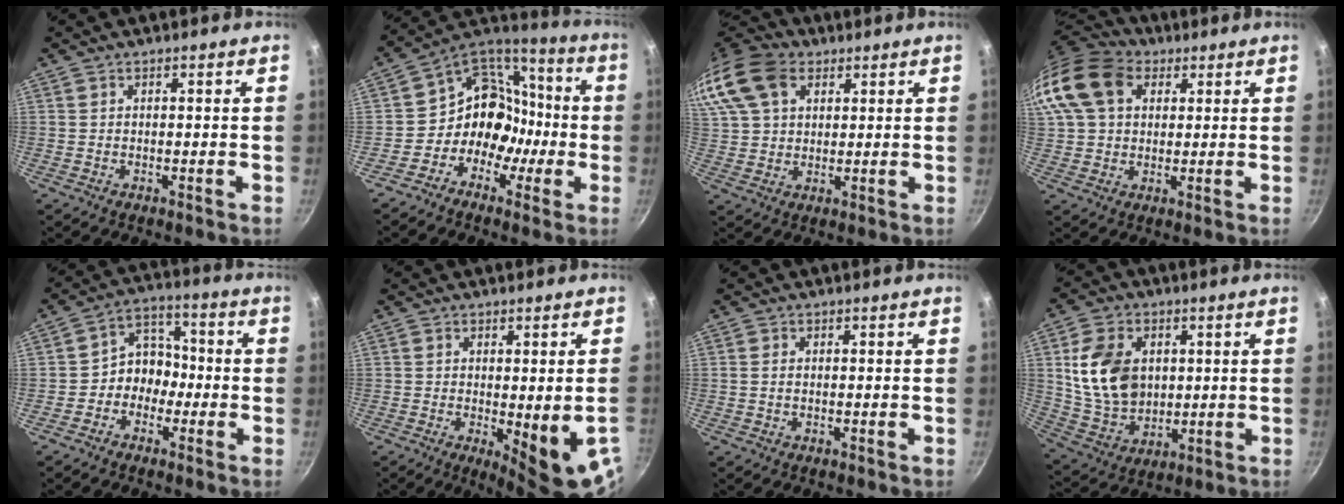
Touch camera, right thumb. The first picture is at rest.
{"total": 13.6, "force": [-3.5, 11.6, 6.1], "torque": [-0.034, 0.071, -0.075]}
{"total": 21.2, "force": [9.0, 14.9, 12.1], "torque": [-0.291, 0.042, 0.167]}
{"total": 17.1, "force": [5.7, 12.7, 9.9], "torque": [-0.203, 0.025, 0.092]}
{"total": 7.1, "force": [-2.2, 5.9, 3.2], "torque": [-0.002, 0.041, -0.052]}
{"total": 10.6, "force": [-2.6, 2.4, 10.0], "torque": [-0.119, -0.018, -0.025]}
{"total": 0.9, "force": [0.0, 0.6, 0.7], "torque": [-0.014, 0.002, -0.003]}
{"total": 14.8, "force": [2.5, 11.0, 9.5], "torque": [-0.155, -0.012, 0.060]}